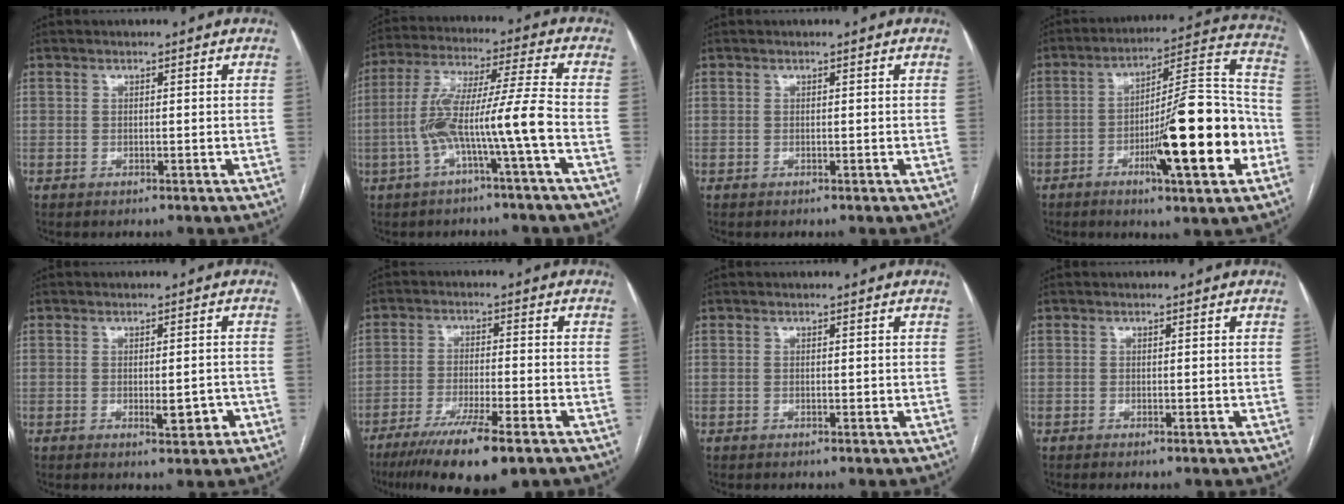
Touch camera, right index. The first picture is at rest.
{"total": 11.4, "force": [-3.5, -0.7, 10.8], "torque": [-0.217, 0.027, -0.066]}
{"total": 0.0}
{"total": 19.3, "force": [-6.0, 2.2, 18.2], "torque": [-0.265, 0.007, -0.088]}
{"total": 3.4, "force": [-1.2, 1.0, 3.0], "torque": [-0.041, -0.001, -0.013]}
{"total": 12.4, "force": [-8.4, 1.2, 9.0], "torque": [-0.151, -0.032, -0.134]}
{"total": 0.0}
{"total": 0.6, "force": [-0.3, 0.0, 0.4], "torque": [-0.007, -0.001, -0.006]}